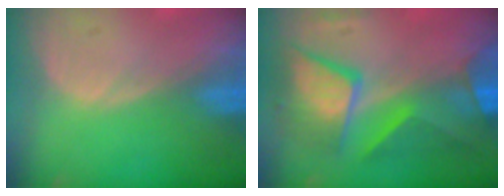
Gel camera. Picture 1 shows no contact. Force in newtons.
{"total": 10.7, "press": 10.7, "slide": 1.0}